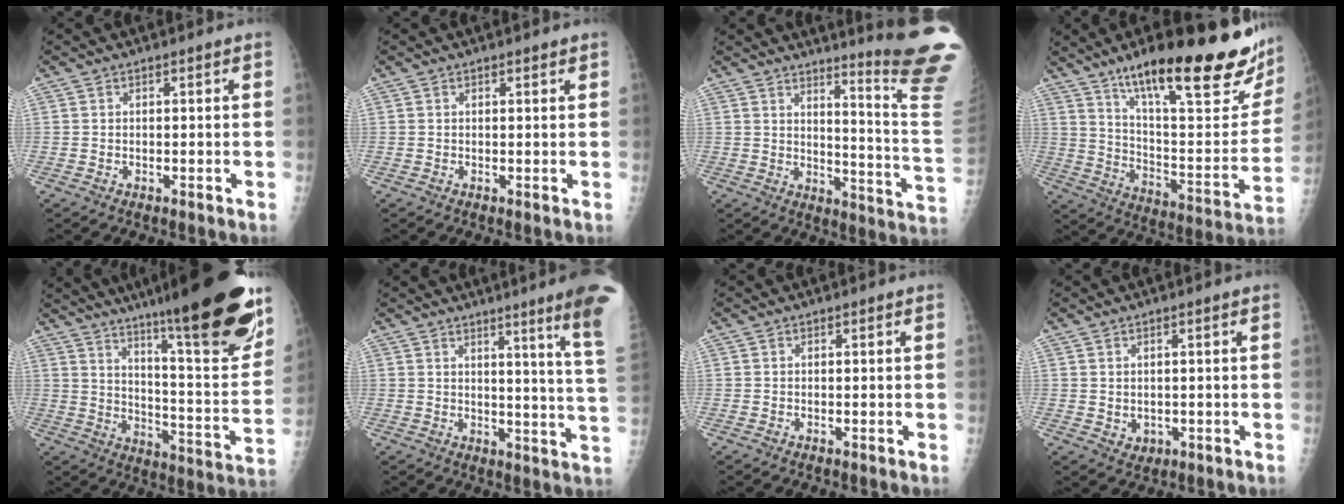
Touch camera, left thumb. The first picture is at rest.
{"total": 1.1, "force": [0.8, 0.2, 0.7], "torque": [-0.008, -0.002, 0.011]}
{"total": 19.4, "force": [16.3, -1.6, 10.3], "torque": [-0.125, -0.194, 0.195]}
{"total": 31.1, "force": [19.1, 7.3, 23.5], "torque": [-0.292, -0.060, 0.298]}
{"total": 29.0, "force": [19.9, 3.5, 20.8], "torque": [-0.283, -0.090, 0.292]}
{"total": 13.6, "force": [8.6, -1.0, 10.5], "torque": [-0.127, -0.065, 0.094]}
{"total": 0.0}
{"total": 2.2, "force": [0.0, 1.8, 1.3], "torque": [-0.014, -0.004, 0.010]}